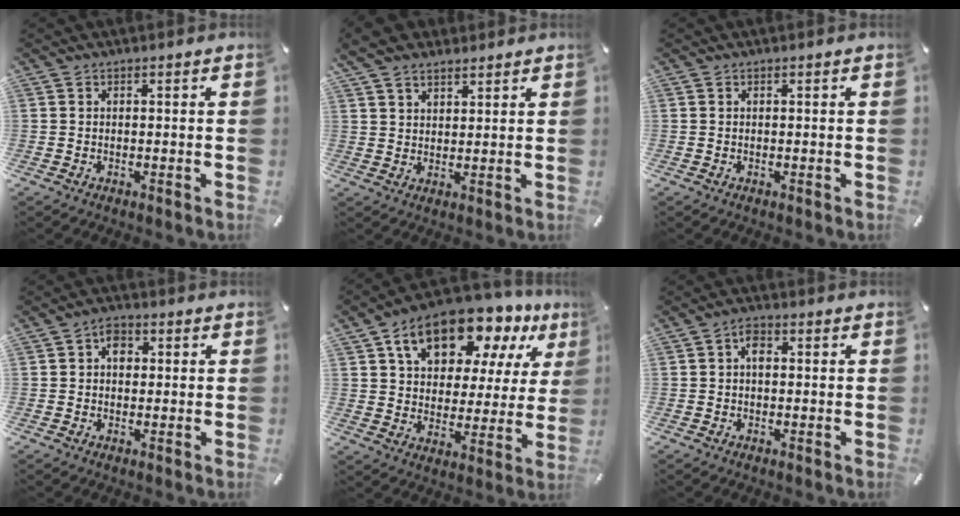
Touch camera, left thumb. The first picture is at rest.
{"total": 5.8, "force": [4.2, 3.4, 2.0], "torque": [-0.044, -0.012, 0.080]}
{"total": 0.0}
{"total": 3.4, "force": [0.5, 2.5, 2.2], "torque": [-0.030, 0.001, 0.003]}
{"total": 16.1, "force": [10.2, 9.5, 8.0], "torque": [-0.133, -0.055, 0.180]}
{"total": 2.6, "force": [0.2, 1.6, 2.1], "torque": [-0.043, 0.007, 0.002]}